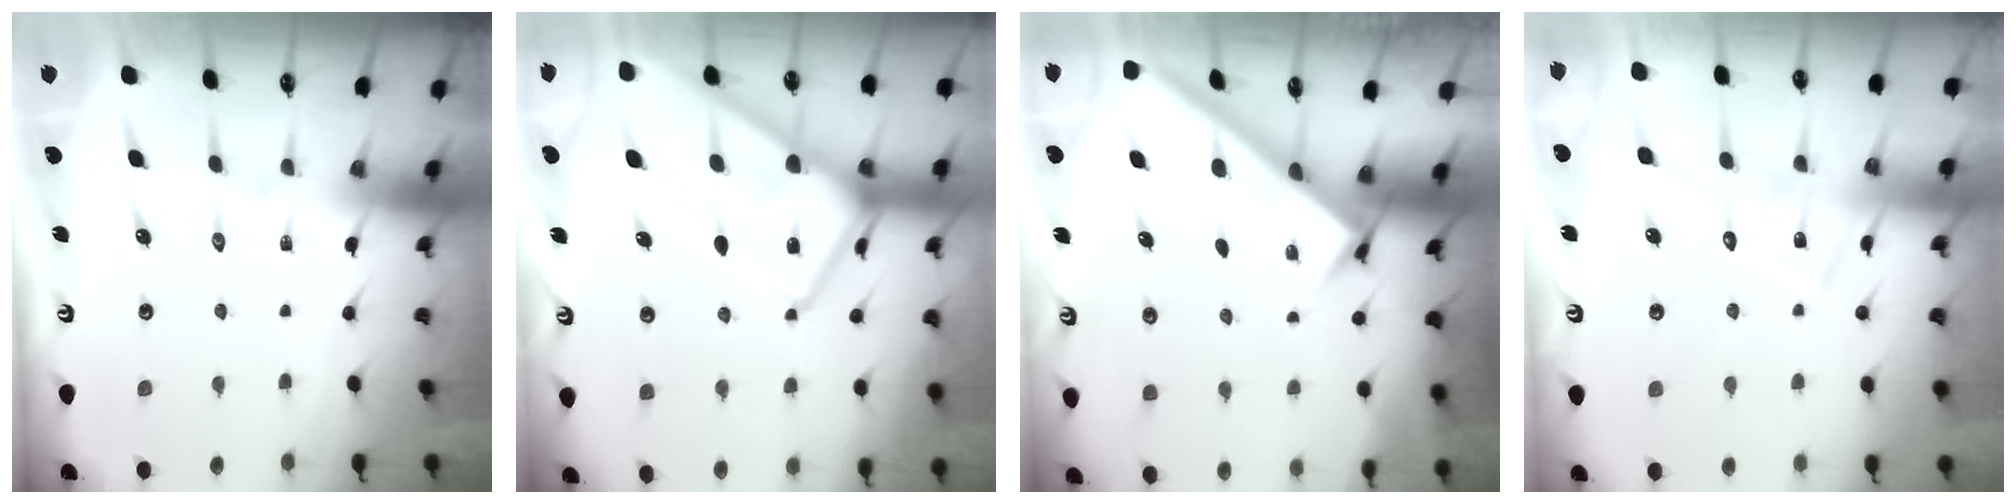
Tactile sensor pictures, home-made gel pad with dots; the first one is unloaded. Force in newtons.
{"total": 16.0, "press": 15.9, "slide": 1.8}
{"total": 2.7, "press": 2.7, "slide": 0.3}
{"total": 9.0, "press": 8.9, "slide": 0.5}